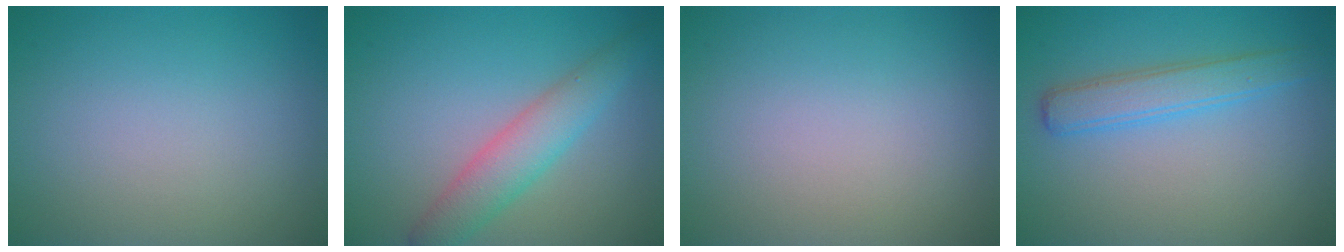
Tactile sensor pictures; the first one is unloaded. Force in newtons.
{"total": 3.8, "press": 3.8, "slide": 0.1}
{"total": 0.0}
{"total": 3.1, "press": 3.1, "slide": 0.1}